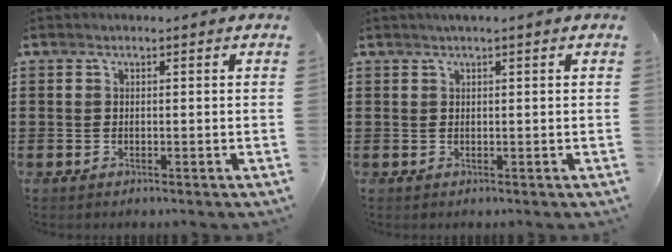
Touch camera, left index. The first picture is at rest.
{"total": 0.8, "force": [0.5, -0.1, 0.7], "torque": [-0.012, 0.000, 0.008]}